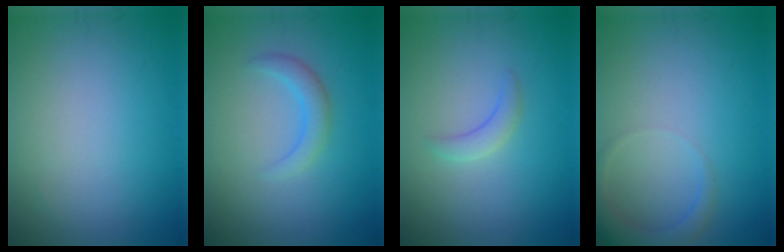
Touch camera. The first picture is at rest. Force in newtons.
{"total": 2.1, "press": 2.0, "slide": 0.3}
{"total": 1.6, "press": 1.6, "slide": 0.2}
{"total": 2.6, "press": 2.6, "slide": 0.2}